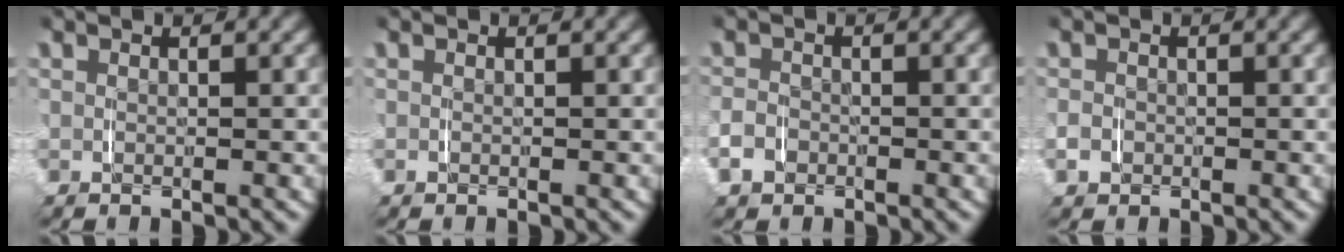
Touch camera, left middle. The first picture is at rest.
{"total": 0.0}
{"total": 2.2, "force": [-0.9, 1.8, 0.8], "torque": [-0.022, -0.002, -0.019]}
{"total": 1.3, "force": [-0.4, 1.2, 0.4], "torque": [-0.014, 0.000, -0.009]}